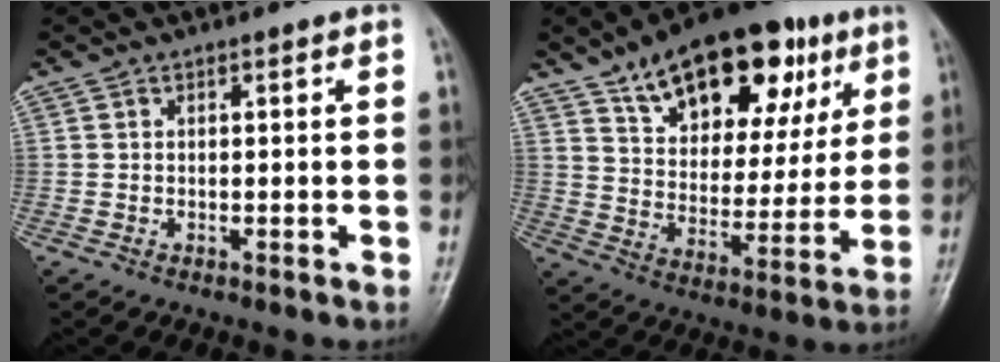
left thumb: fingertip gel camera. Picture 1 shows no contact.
{"total": 24.2, "force": [13.1, 12.4, 16.2], "torque": [-0.206, -0.019, 0.208]}